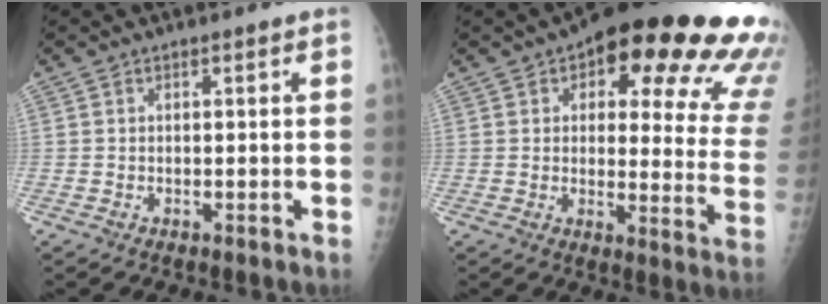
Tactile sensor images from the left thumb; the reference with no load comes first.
{"total": 26.0, "force": [14.8, 9.4, 19.2], "torque": [-0.179, -0.043, 0.172]}